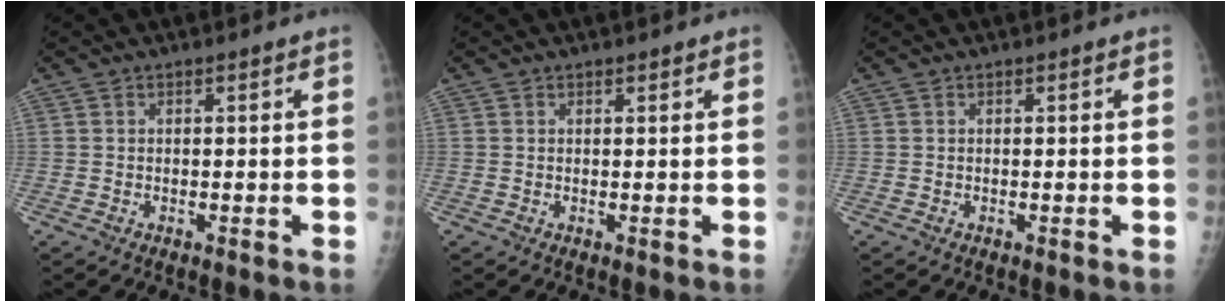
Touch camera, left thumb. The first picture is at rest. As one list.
[{"total": 0.6, "force": [0.5, 0.3, 0.2], "torque": [0.000, -0.004, 0.006]}, {"total": 0.0}]